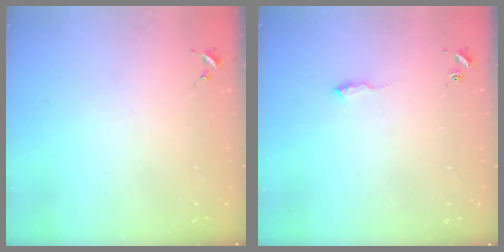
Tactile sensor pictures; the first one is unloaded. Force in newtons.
{"total": 5.7, "press": 5.7, "slide": 0.6}